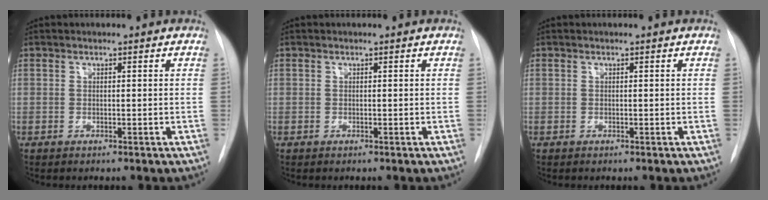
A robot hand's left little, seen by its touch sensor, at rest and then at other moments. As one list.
[{"total": 0.0}, {"total": 0.0}]